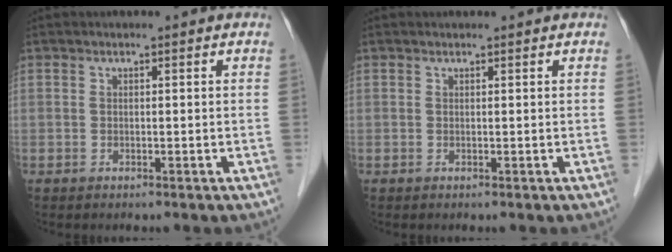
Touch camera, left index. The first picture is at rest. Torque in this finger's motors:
{"motor_torque": [0.28, -0.12, -0.02, -0.01]}